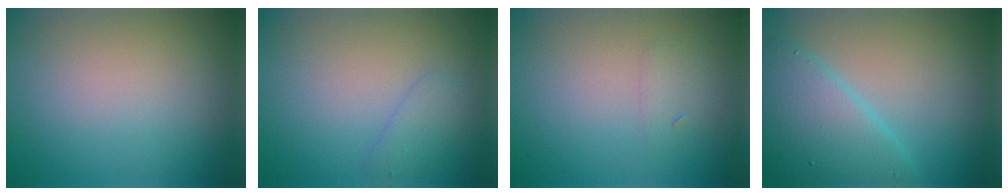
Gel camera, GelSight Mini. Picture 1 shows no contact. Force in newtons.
{"total": 1.7, "press": 1.7, "slide": 0.1}
{"total": 1.0, "press": 1.0, "slide": 0.1}
{"total": 5.5, "press": 5.5, "slide": 0.3}